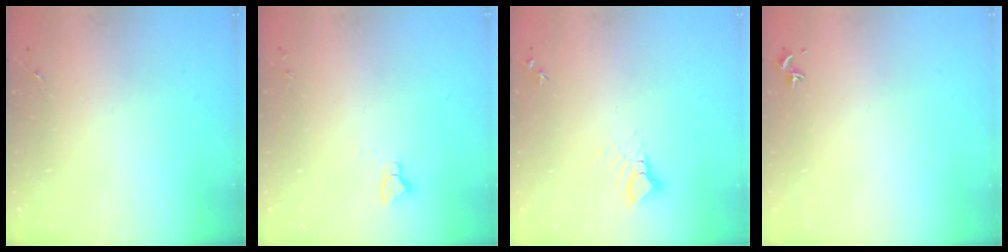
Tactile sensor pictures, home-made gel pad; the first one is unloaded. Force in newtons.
{"total": 2.9, "press": 2.9, "slide": 0.2}
{"total": 4.0, "press": 3.9, "slide": 0.4}
{"total": 0.7, "press": 0.5, "slide": 0.4}